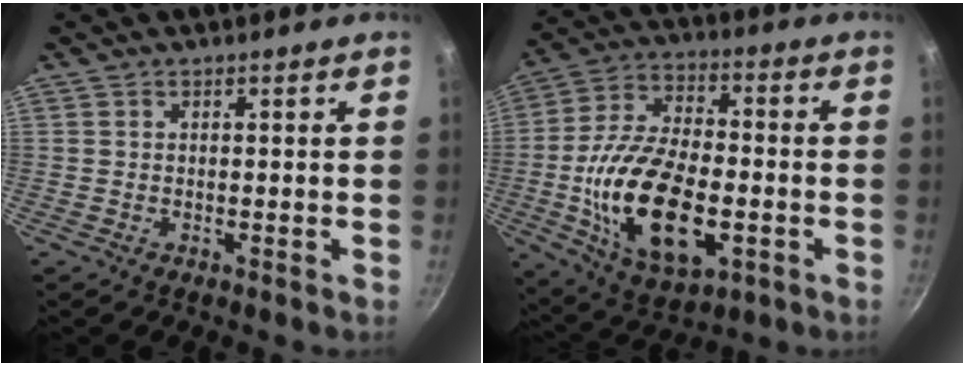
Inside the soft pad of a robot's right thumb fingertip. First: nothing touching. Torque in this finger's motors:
{"motor_torque": [0.09, 1.55, 1.82, -0.95, 0.36]}